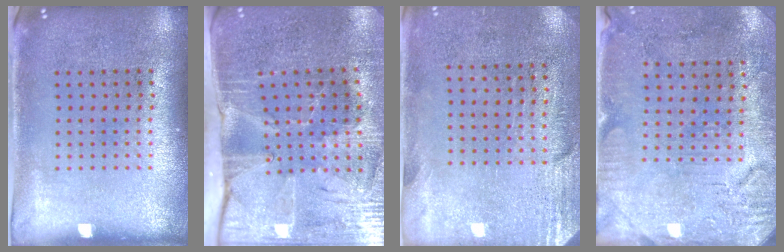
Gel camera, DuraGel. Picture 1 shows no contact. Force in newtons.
{"total": 4.4, "press": 3.7, "slide": 2.4}
{"total": 2.8, "press": 2.4, "slide": 1.5}
{"total": 3.1, "press": 2.6, "slide": 1.7}